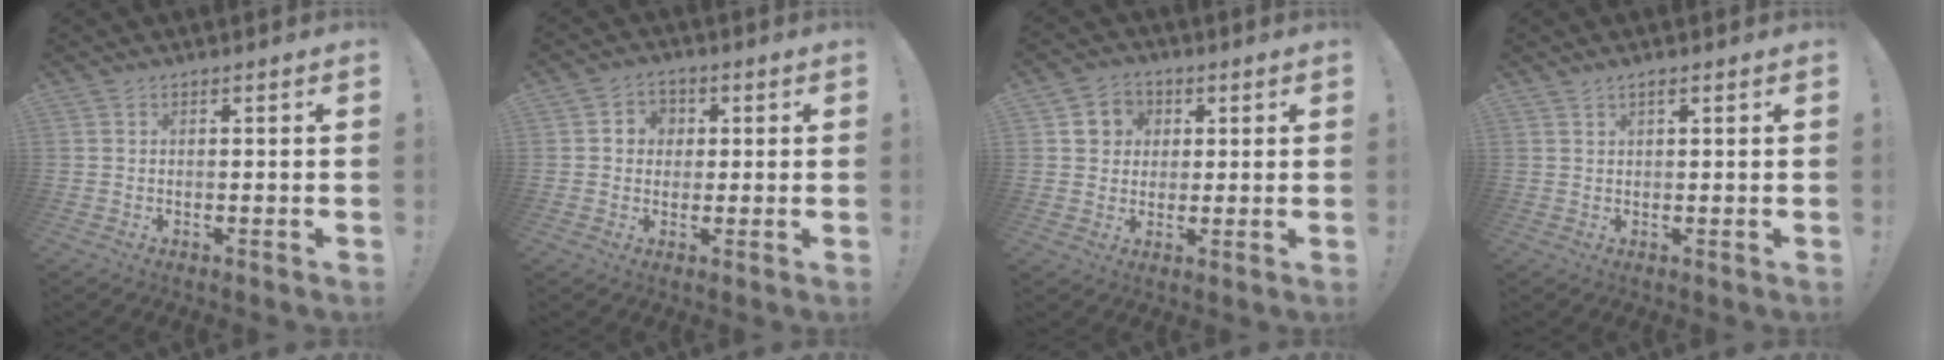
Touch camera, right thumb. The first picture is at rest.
{"total": 4.9, "force": [0.2, 4.7, 1.5], "torque": [-0.024, 0.007, 0.004]}
{"total": 6.9, "force": [1.4, 6.4, 1.8], "torque": [-0.023, -0.002, 0.029]}
{"total": 1.4, "force": [0.9, 0.4, 1.0], "torque": [-0.025, 0.003, 0.017]}